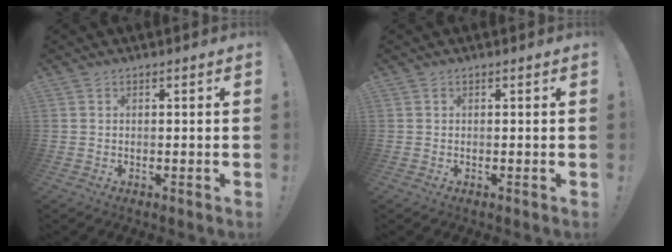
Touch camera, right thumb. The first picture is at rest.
{"total": 0.0}